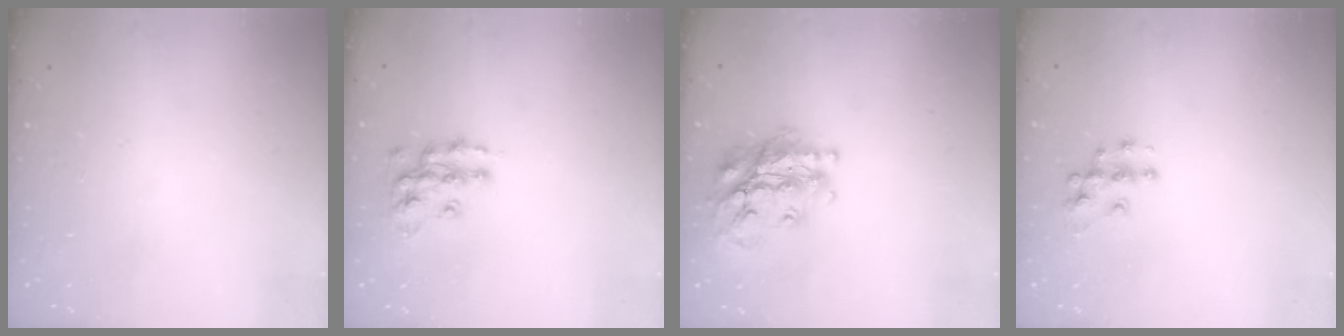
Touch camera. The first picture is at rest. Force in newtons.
{"total": 11.7, "press": 11.6, "slide": 0.8}
{"total": 20.3, "press": 20.3, "slide": 1.6}
{"total": 7.5, "press": 7.5, "slide": 0.4}